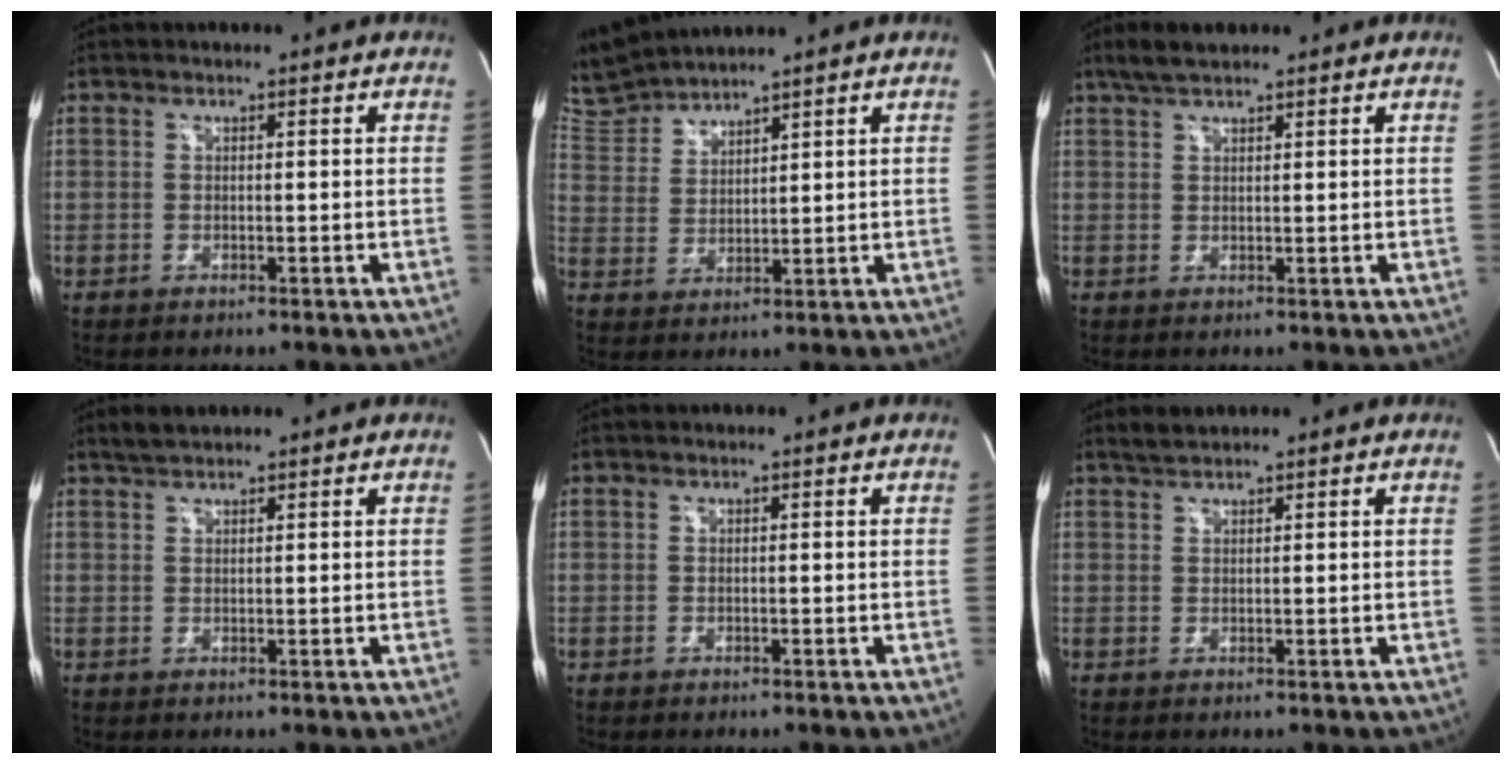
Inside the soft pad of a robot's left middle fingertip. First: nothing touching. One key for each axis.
{"total": 7.1, "fx": 7.1, "fy": 0.2, "fz": 0.7, "tx": -0.033, "ty": 0.009, "tz": 0.152}
{"total": 3.8, "fx": 3.0, "fy": 0.9, "fz": 2.1, "tx": -0.050, "ty": 0.013, "tz": 0.058}
{"total": 2.2, "fx": 2.0, "fy": 0.4, "fz": 0.9, "tx": -0.024, "ty": 0.011, "tz": 0.040}
{"total": 0.0}
{"total": 1.6, "fx": 1.6, "fy": 0.1, "fz": 0.4, "tx": -0.016, "ty": 0.008, "tz": 0.035}